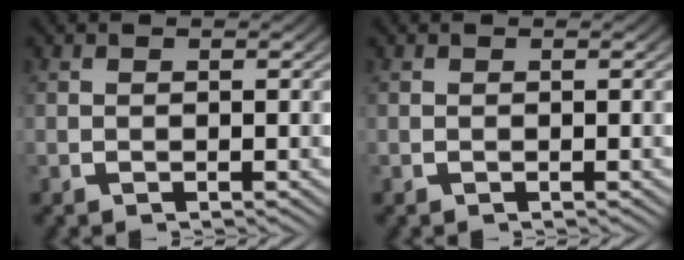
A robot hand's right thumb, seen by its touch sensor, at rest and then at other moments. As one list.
[{"total": 0.0}]